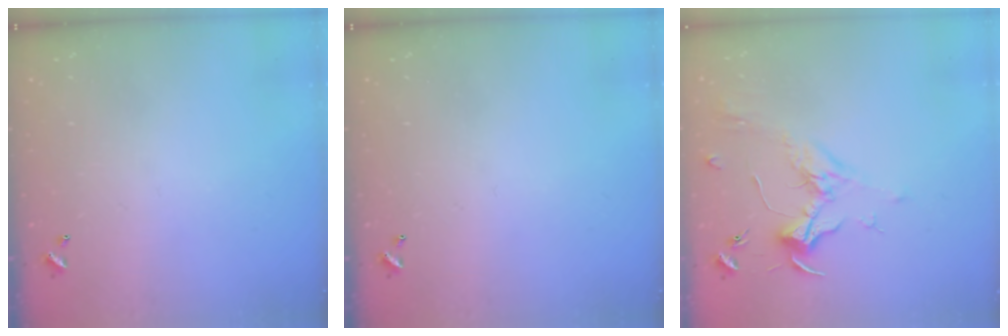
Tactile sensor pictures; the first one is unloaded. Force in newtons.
{"total": 0.0}
{"total": 1.8, "press": 1.6, "slide": 0.7}